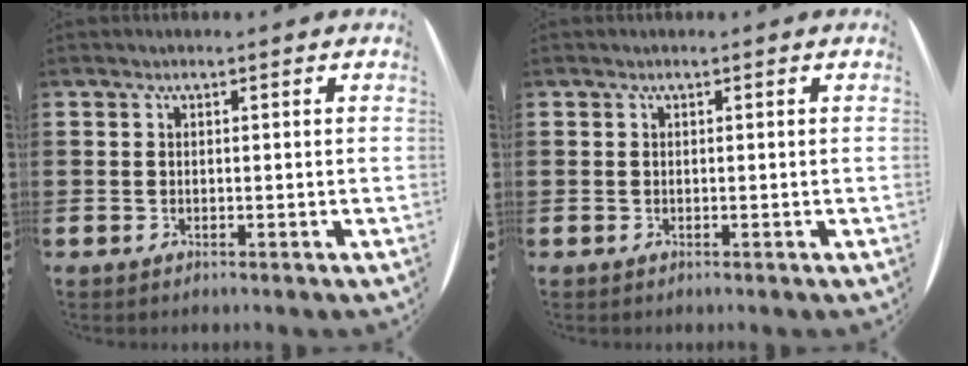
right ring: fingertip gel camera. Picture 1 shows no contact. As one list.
[{"total": 0.0}]